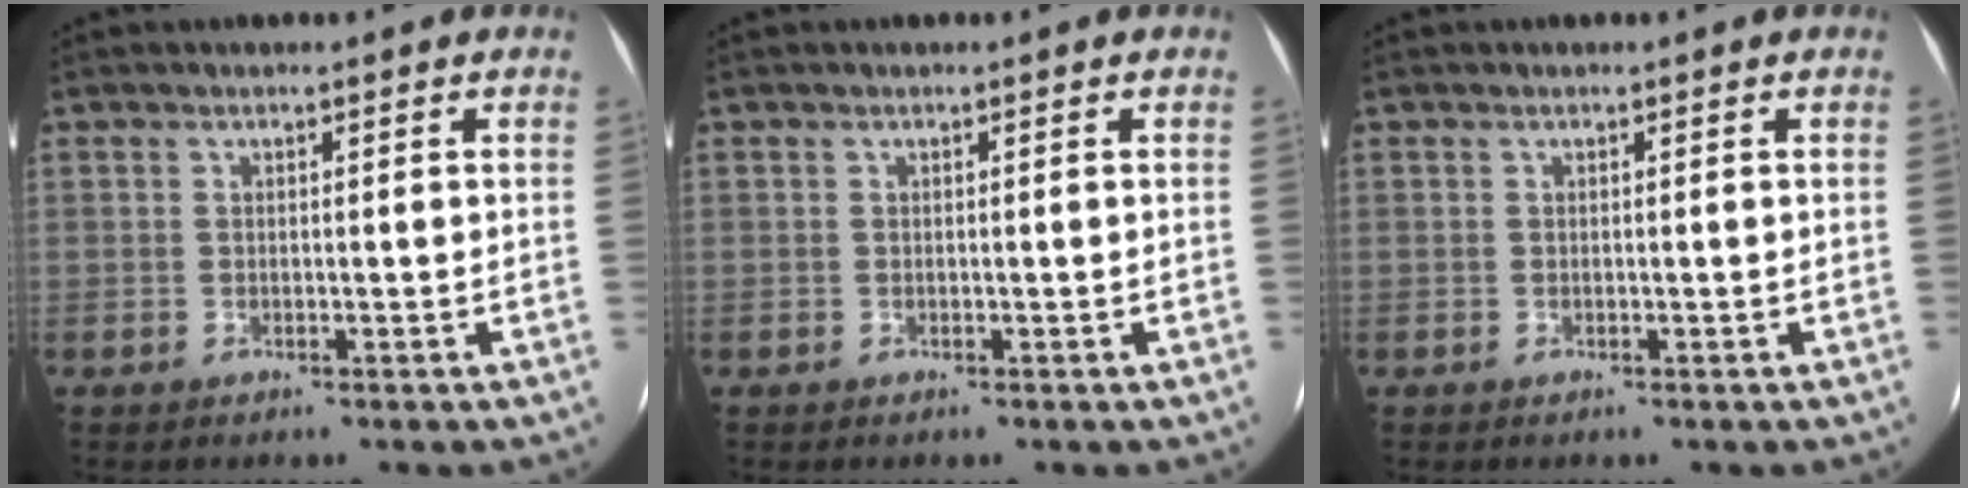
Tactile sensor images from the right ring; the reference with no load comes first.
{"total": 0.0}
{"total": 0.0}